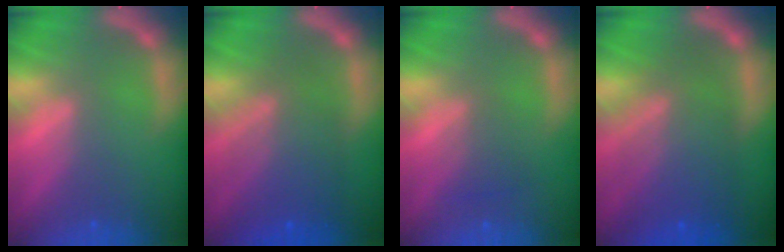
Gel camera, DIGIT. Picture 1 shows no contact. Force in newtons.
{"total": 7.5}
{"total": 2.0}
{"total": 8.5}